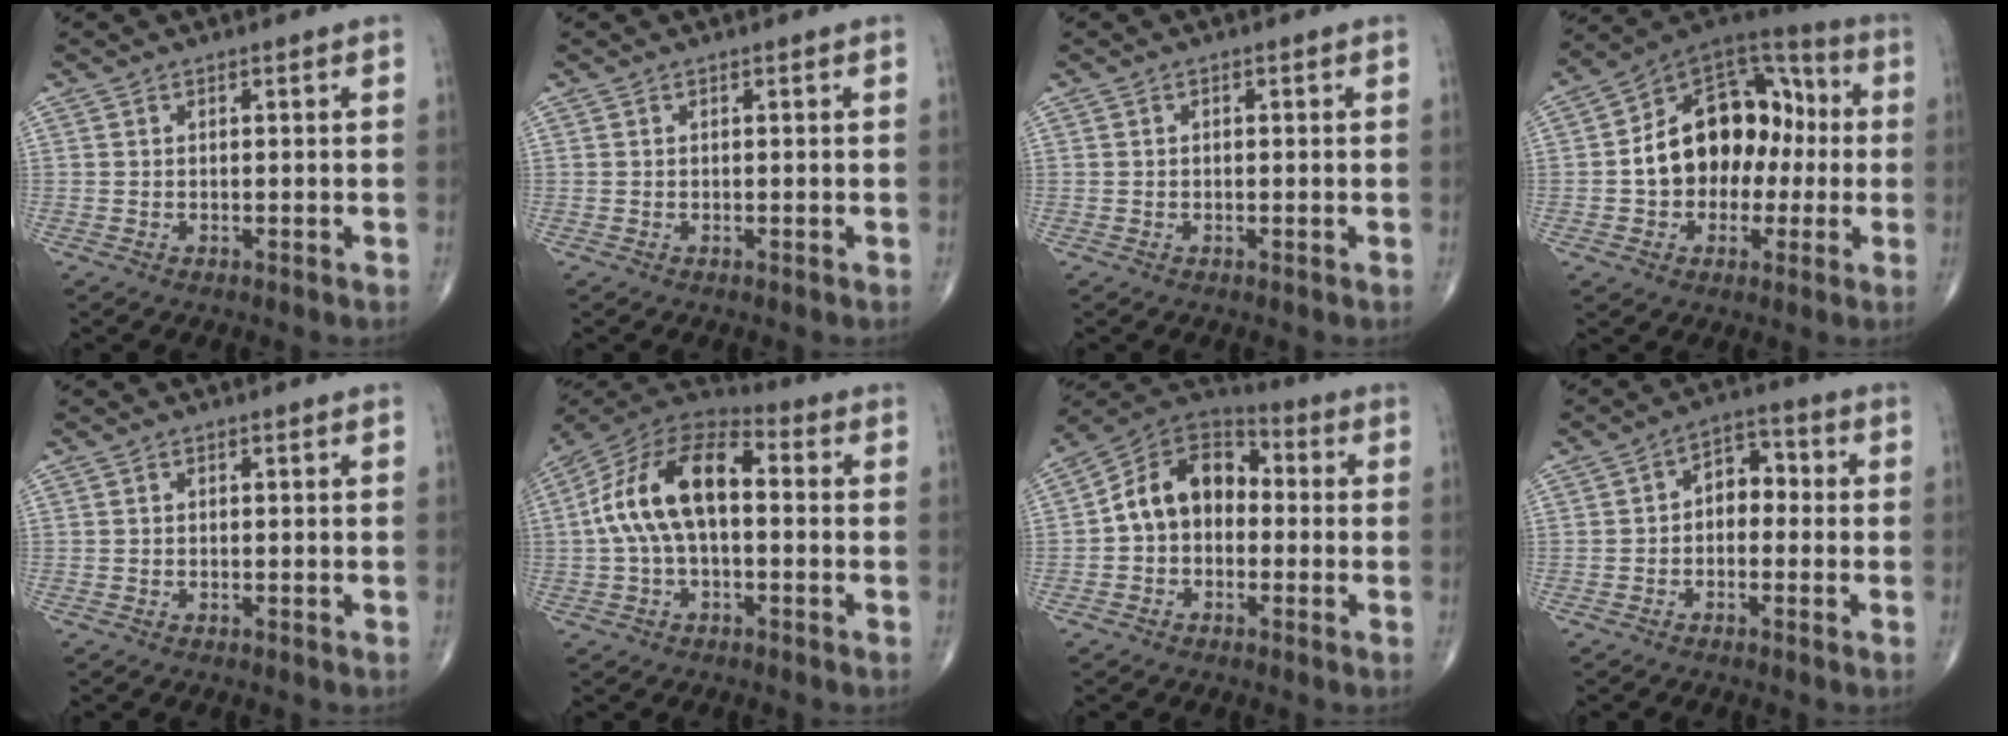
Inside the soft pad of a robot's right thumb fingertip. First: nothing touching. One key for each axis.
{"total": 0.0}
{"total": 0.5, "fx": 0.1, "fy": 0.3, "fz": 0.4, "tx": -0.004, "ty": 0.001, "tz": 0.001}
{"total": 18.4, "fx": -0.7, "fy": 13.2, "fz": 12.8, "tx": -0.153, "ty": 0.046, "tz": -0.016}
{"total": 0.0}
{"total": 16.2, "fx": 0.7, "fy": 8.6, "fz": 13.7, "tx": -0.254, "ty": 0.045, "tz": 0.000}
{"total": 12.7, "fx": -0.5, "fy": 9.4, "fz": 8.5, "tx": -0.114, "ty": 0.044, "tz": -0.029}
{"total": 6.1, "fx": -0.4, "fy": 4.3, "fz": 4.4, "tx": -0.037, "ty": 0.028, "tz": -0.022}